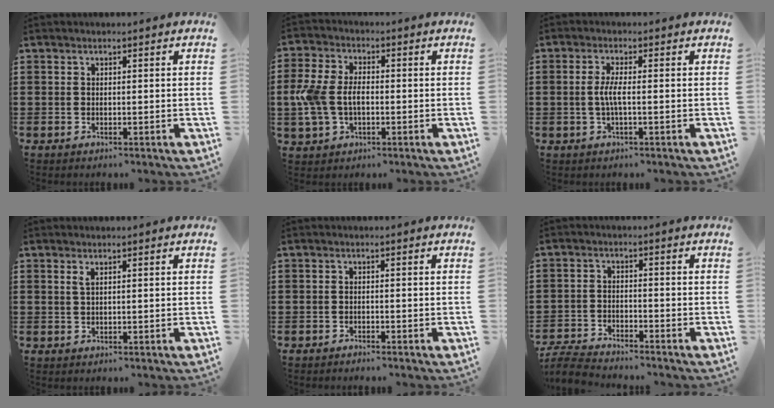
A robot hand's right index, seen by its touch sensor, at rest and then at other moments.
{"total": 6.6, "force": [-0.9, 4.2, 5.0], "torque": [-0.144, -0.006, -0.030]}
{"total": 3.1, "force": [-0.5, 0.3, 3.1], "torque": [-0.071, -0.007, -0.015]}
{"total": 0.9, "force": [0.5, 0.2, 0.8], "torque": [-0.017, 0.002, 0.008]}
{"total": 0.9, "force": [-0.8, 0.1, 0.0], "torque": [-0.003, 0.000, -0.017]}
{"total": 4.5, "force": [-4.4, 0.4, 0.8], "torque": [-0.034, -0.005, -0.095]}